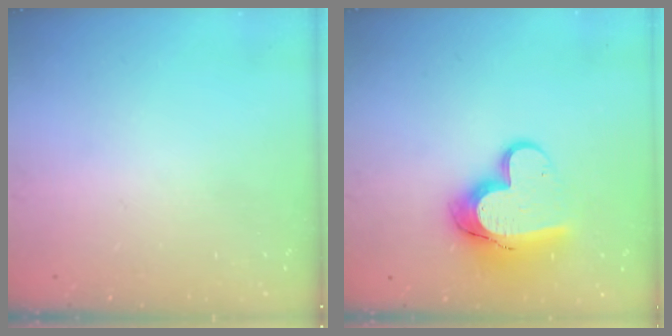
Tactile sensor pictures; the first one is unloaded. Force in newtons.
{"total": 13.7, "press": 13.7, "slide": 1.3}